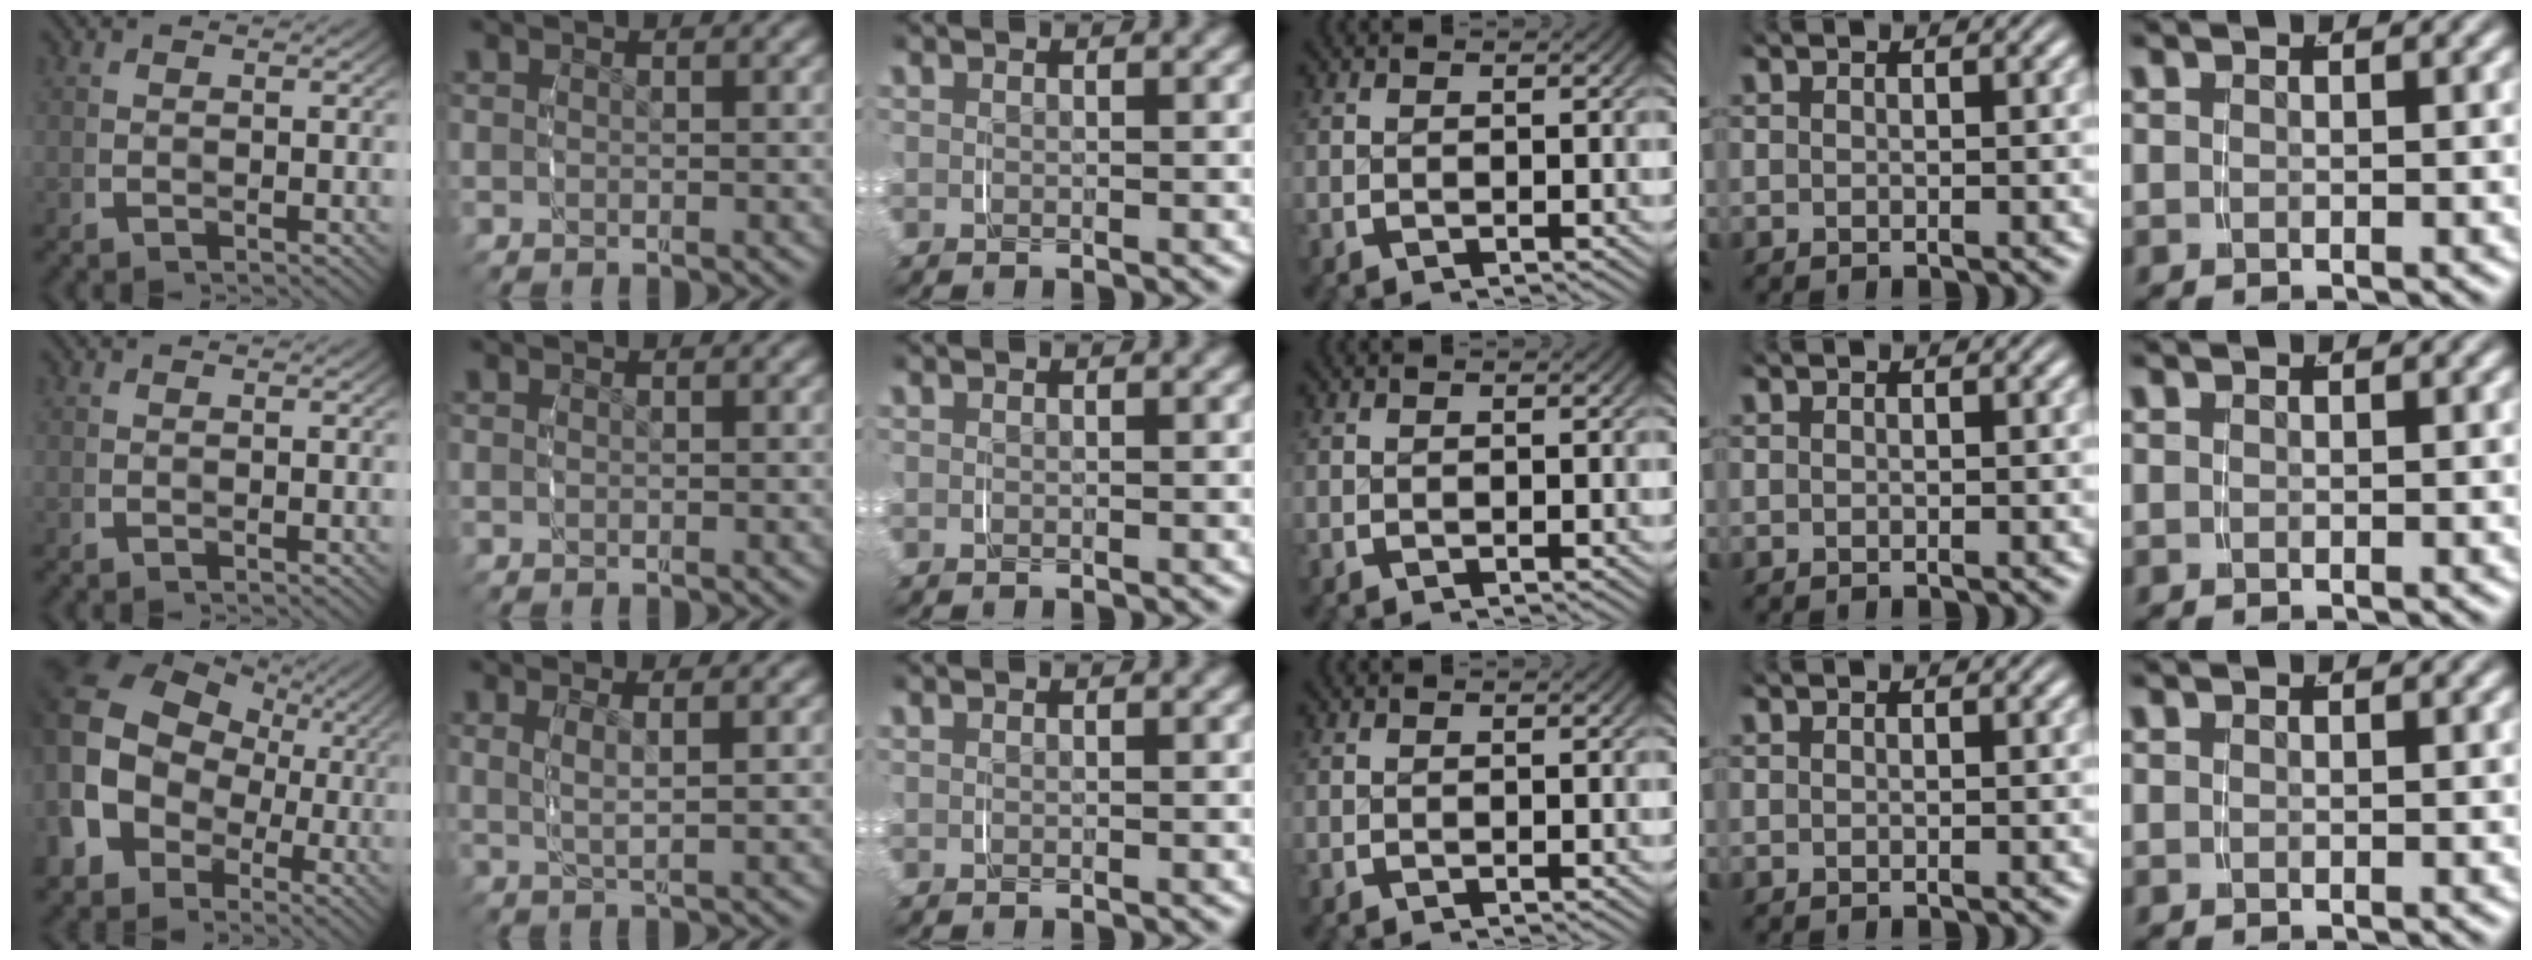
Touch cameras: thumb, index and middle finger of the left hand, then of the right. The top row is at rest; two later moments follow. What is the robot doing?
{"motion": "grasp_and_lifting", "object": "napkin"}